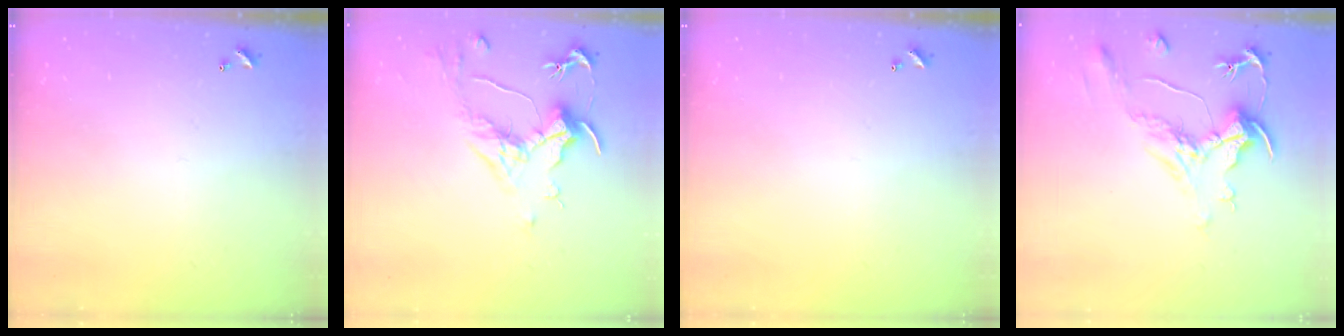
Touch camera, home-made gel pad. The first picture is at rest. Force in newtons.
{"total": 1.8, "press": 1.6, "slide": 0.9}
{"total": 0.0}
{"total": 2.2, "press": 1.7, "slide": 1.4}